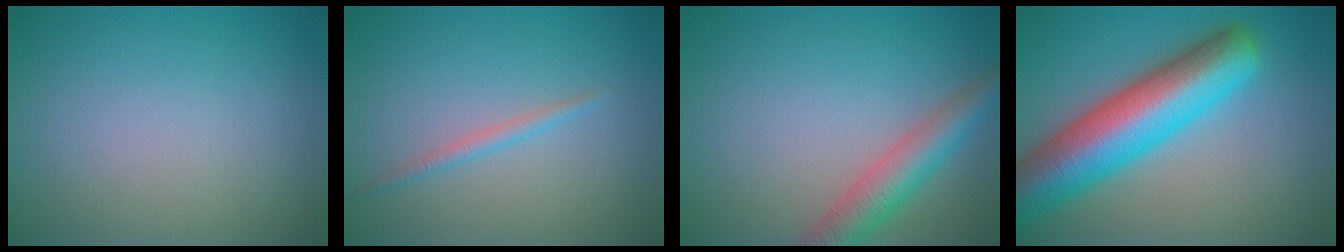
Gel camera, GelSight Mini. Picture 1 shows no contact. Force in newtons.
{"total": 1.1, "press": 1.1, "slide": 0.0}
{"total": 4.4, "press": 4.4, "slide": 0.3}
{"total": 10.7, "press": 10.7, "slide": 0.4}